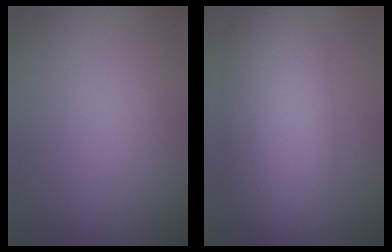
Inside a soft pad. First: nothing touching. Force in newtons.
{"total": 9.9, "press": 9.9, "slide": 0.1}